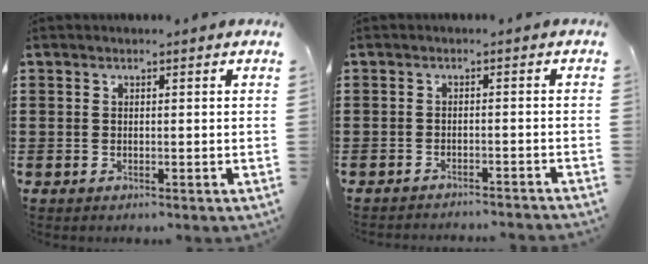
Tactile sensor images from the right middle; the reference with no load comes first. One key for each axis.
{"total": 1.9, "fx": -1.9, "fy": -0.1, "fz": 0.1, "tx": -0.005, "ty": 0.004, "tz": -0.041}